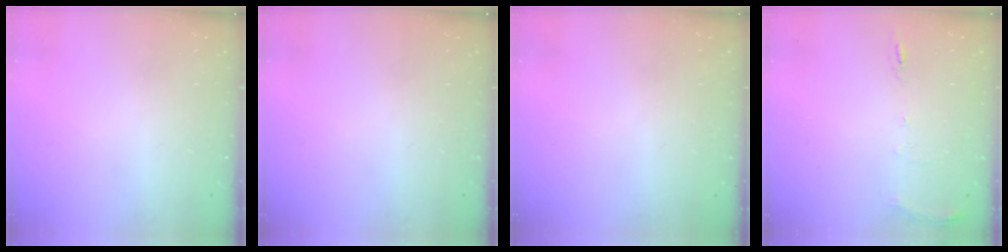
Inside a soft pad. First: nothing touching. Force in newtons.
{"total": 0.0}
{"total": 1.0, "press": 0.0, "slide": 1.0}
{"total": 7.4, "press": 7.4, "slide": 0.8}